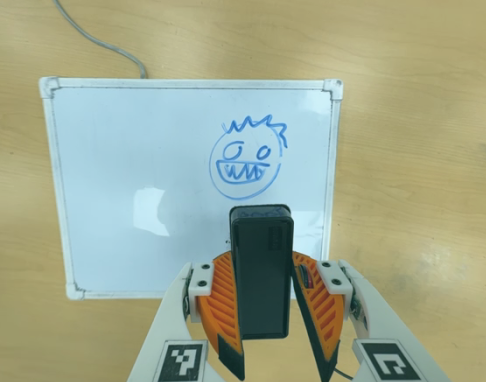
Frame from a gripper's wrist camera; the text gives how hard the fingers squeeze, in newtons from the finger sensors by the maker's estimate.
{"total": 5.4, "left": 5.4, "right": 5.4}